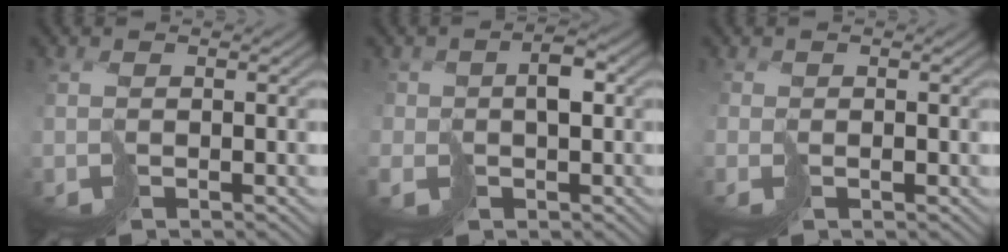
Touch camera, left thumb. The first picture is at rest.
{"total": 3.1, "force": [-0.3, 2.6, 1.7], "torque": [-0.016, 0.007, -0.008]}
{"total": 0.9, "force": [0.0, 0.0, -0.9], "torque": [0.025, 0.001, 0.000]}